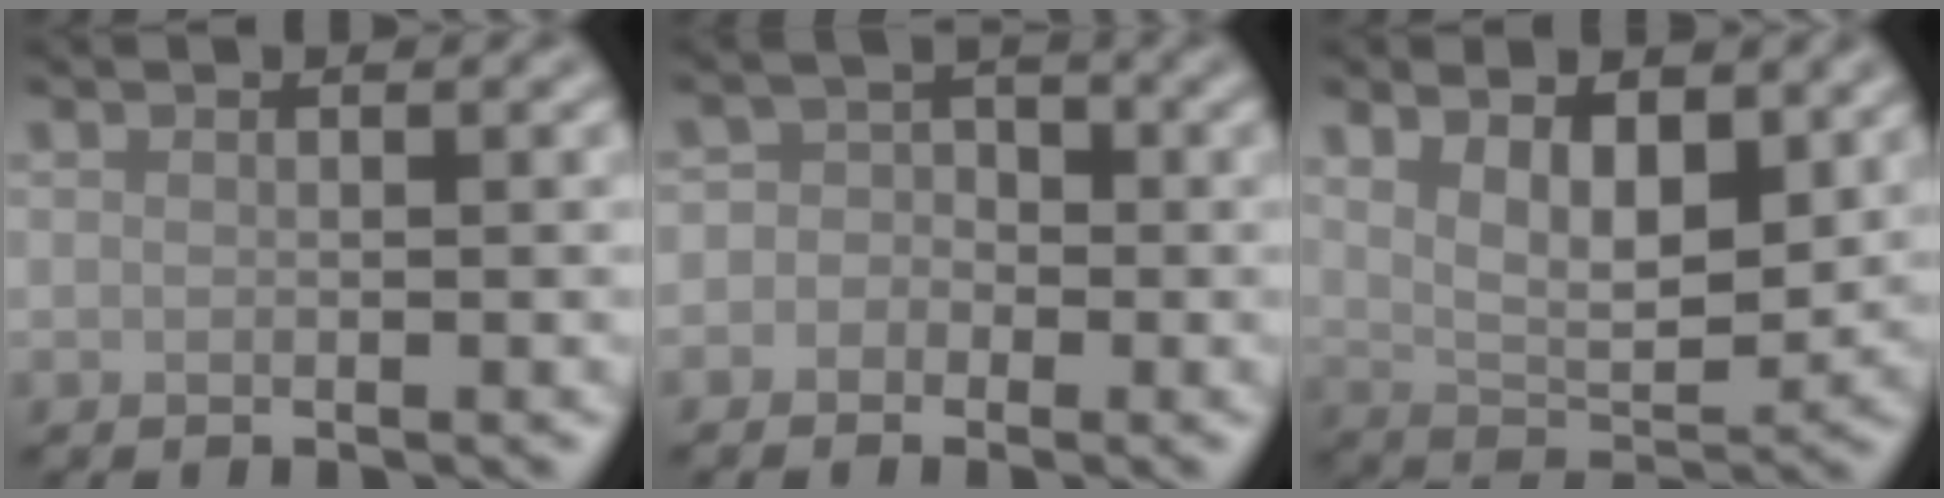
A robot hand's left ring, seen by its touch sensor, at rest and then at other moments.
{"total": 3.3, "force": [-1.0, 3.0, 0.7], "torque": [0.023, 0.018, -0.044]}
{"total": 6.2, "force": [2.6, 2.9, 4.8], "torque": [-0.086, -0.009, 0.047]}